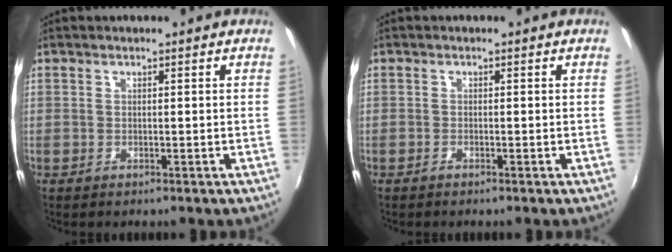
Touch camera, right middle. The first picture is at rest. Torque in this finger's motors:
{"motor_torque": [0.29, -0.13, 0.03, 0.00]}